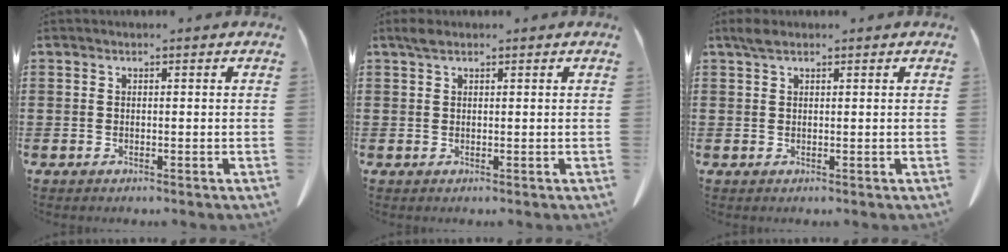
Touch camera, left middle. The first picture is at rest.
{"total": 1.3, "force": [0.8, 0.5, 0.9], "torque": [-0.021, 0.002, 0.016]}
{"total": 1.7, "force": [1.1, 0.6, 1.1], "torque": [-0.025, 0.003, 0.020]}